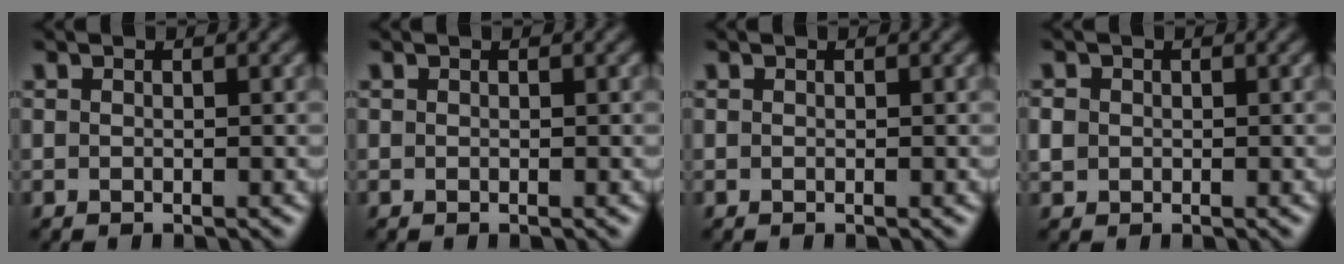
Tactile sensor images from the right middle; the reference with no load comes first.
{"total": 0.0}
{"total": 0.0}
{"total": 1.4, "force": [0.0, 1.3, 0.5], "torque": [-0.008, -0.001, -0.003]}